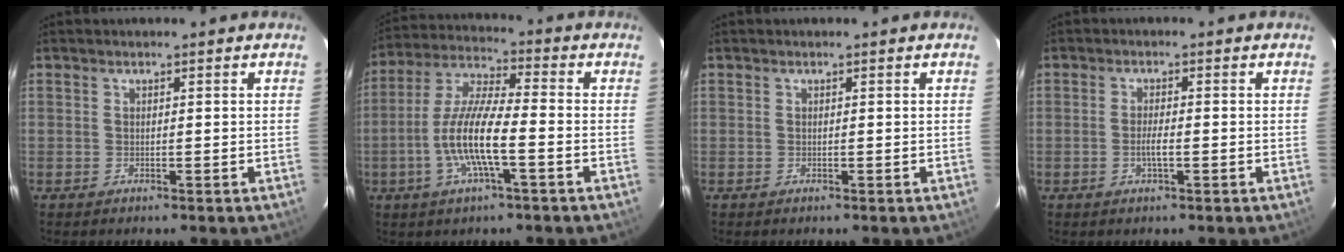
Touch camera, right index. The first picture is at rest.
{"total": 12.0, "force": [-3.7, 1.9, 11.3], "torque": [-0.236, -0.002, -0.073]}
{"total": 0.0}
{"total": 2.5, "force": [-0.8, 0.2, 2.3], "torque": [-0.046, -0.002, -0.015]}